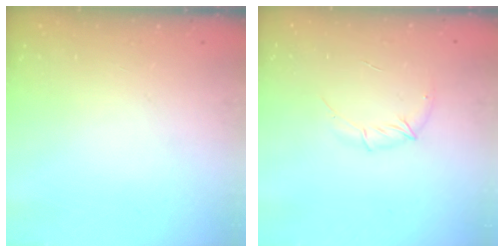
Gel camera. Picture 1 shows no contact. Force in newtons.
{"total": 5.7, "press": 5.5, "slide": 1.6}